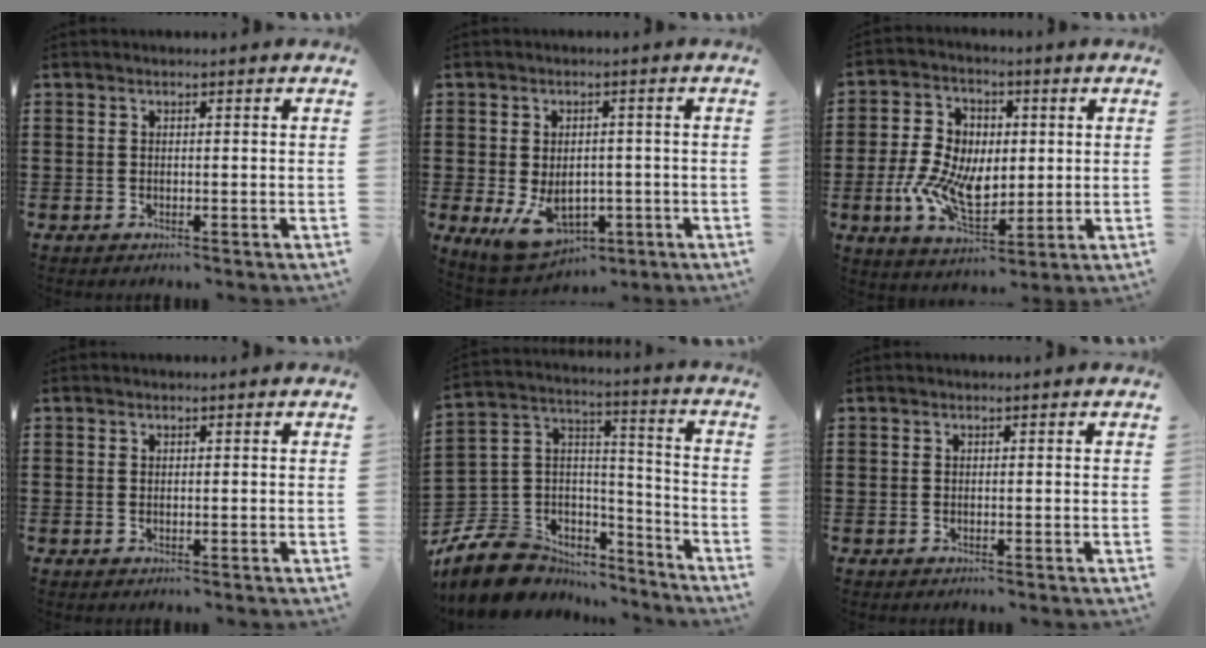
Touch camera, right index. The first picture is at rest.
{"total": 7.4, "force": [-2.3, 5.0, 4.9], "torque": [-0.081, 0.009, -0.039]}
{"total": 9.7, "force": [-1.0, 6.7, 6.9], "torque": [-0.166, 0.014, -0.022]}
{"total": 0.0}
{"total": 9.8, "force": [-6.6, 6.8, 2.2], "torque": [-0.081, 0.010, -0.125]}
{"total": 0.0}